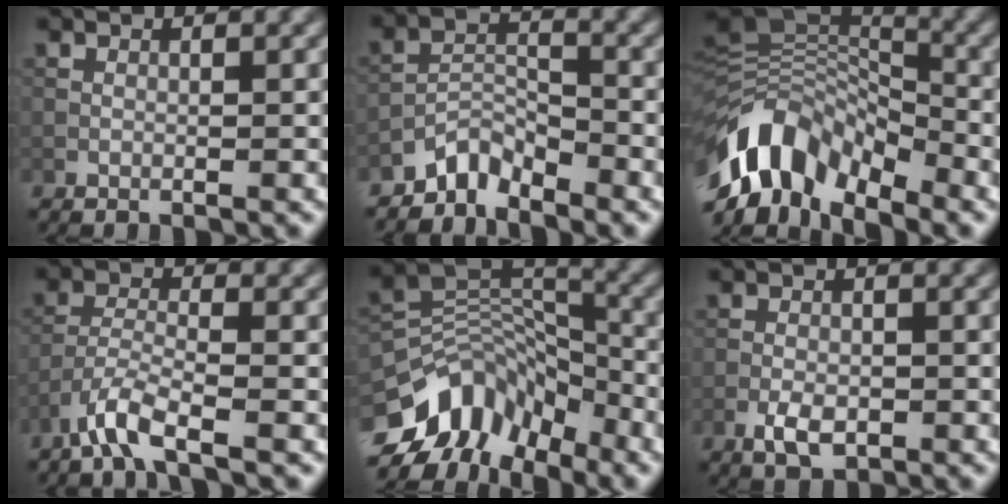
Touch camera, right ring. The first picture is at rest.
{"total": 3.3, "force": [-3.0, 1.0, 0.8], "torque": [-0.009, 0.009, -0.065]}
{"total": 11.4, "force": [-6.2, 6.4, 7.0], "torque": [-0.131, 0.016, -0.128]}
{"total": 3.6, "force": [-2.7, 0.6, 2.3], "torque": [-0.051, 0.000, -0.066]}
{"total": 10.8, "force": [-7.0, 6.5, 5.1], "torque": [-0.083, 0.017, -0.136]}
{"total": 2.7, "force": [-1.3, 1.4, 1.9], "torque": [-0.034, -0.001, -0.025]}